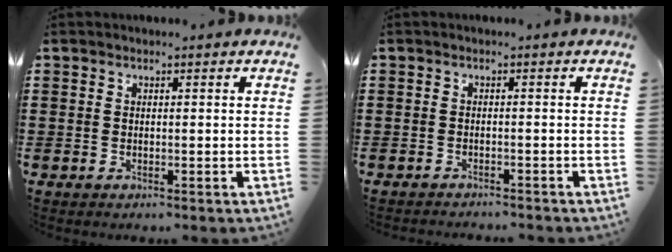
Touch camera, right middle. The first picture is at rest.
{"total": 1.0, "force": [-1.0, 0.0, 0.0], "torque": [-0.002, 0.001, -0.022]}